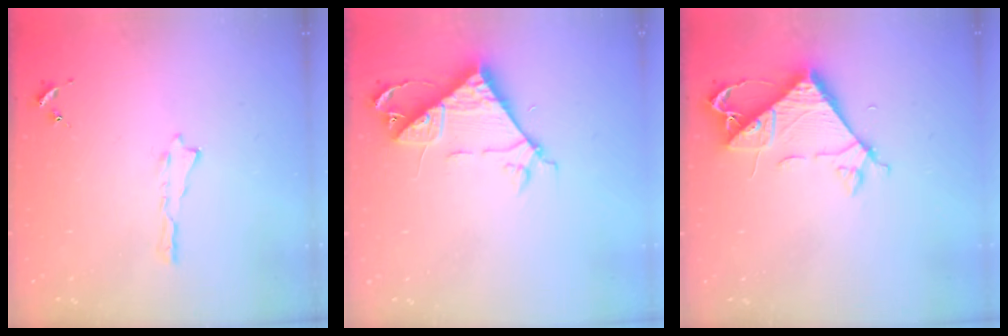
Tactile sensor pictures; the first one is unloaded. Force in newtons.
{"total": 8.1, "press": 8.0, "slide": 0.7}
{"total": 7.1, "press": 7.1, "slide": 0.6}